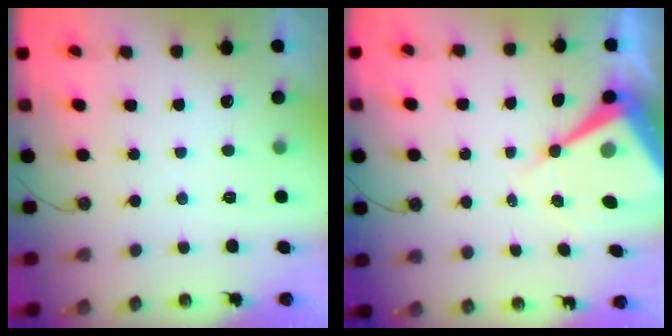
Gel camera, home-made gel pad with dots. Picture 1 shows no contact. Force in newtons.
{"total": 12.4, "press": 12.4, "slide": 1.1}